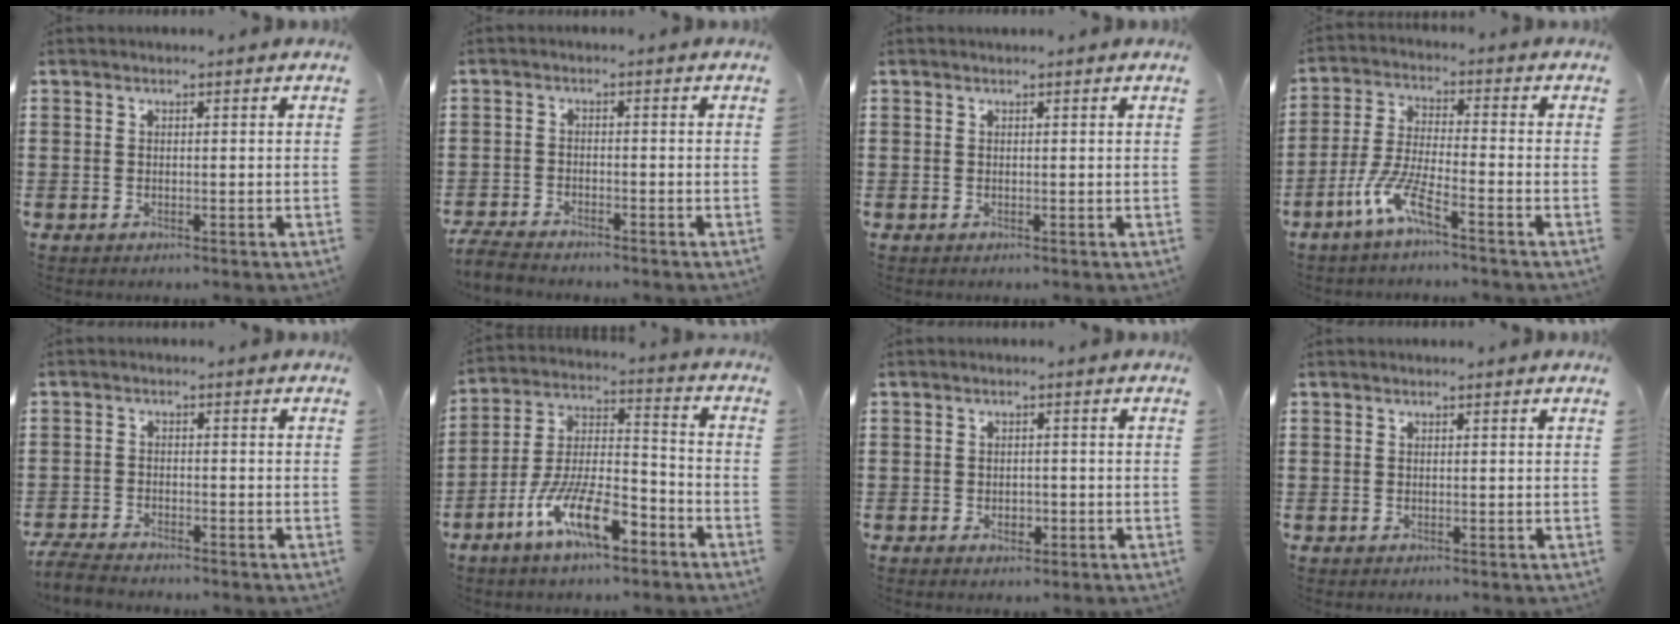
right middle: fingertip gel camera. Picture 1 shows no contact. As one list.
[{"total": 3.0, "force": [-3.0, 0.2, 0.3], "torque": [-0.021, -0.002, -0.067]}, {"total": 0.0}, {"total": 7.2, "force": [-4.8, 0.7, 5.3], "torque": [-0.126, -0.011, -0.095]}, {"total": 3.4, "force": [-3.3, 0.3, 0.6], "torque": [-0.025, -0.004, -0.072]}, {"total": 11.0, "force": [-7.3, 2.8, 7.6], "torque": [-0.168, 0.001, -0.143]}, {"total": 1.6, "force": [-0.7, 1.0, 1.1], "torque": [-0.022, 0.002, -0.013]}, {"total": 0.0}]